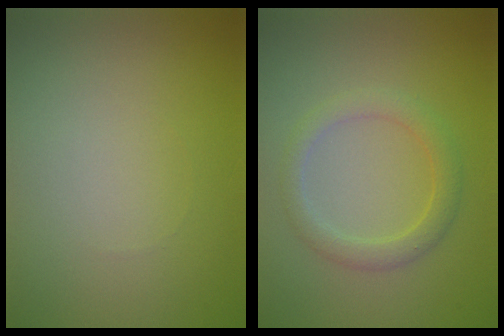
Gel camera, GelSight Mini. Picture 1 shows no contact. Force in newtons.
{"total": 2.4, "press": 2.4, "slide": 0.1}